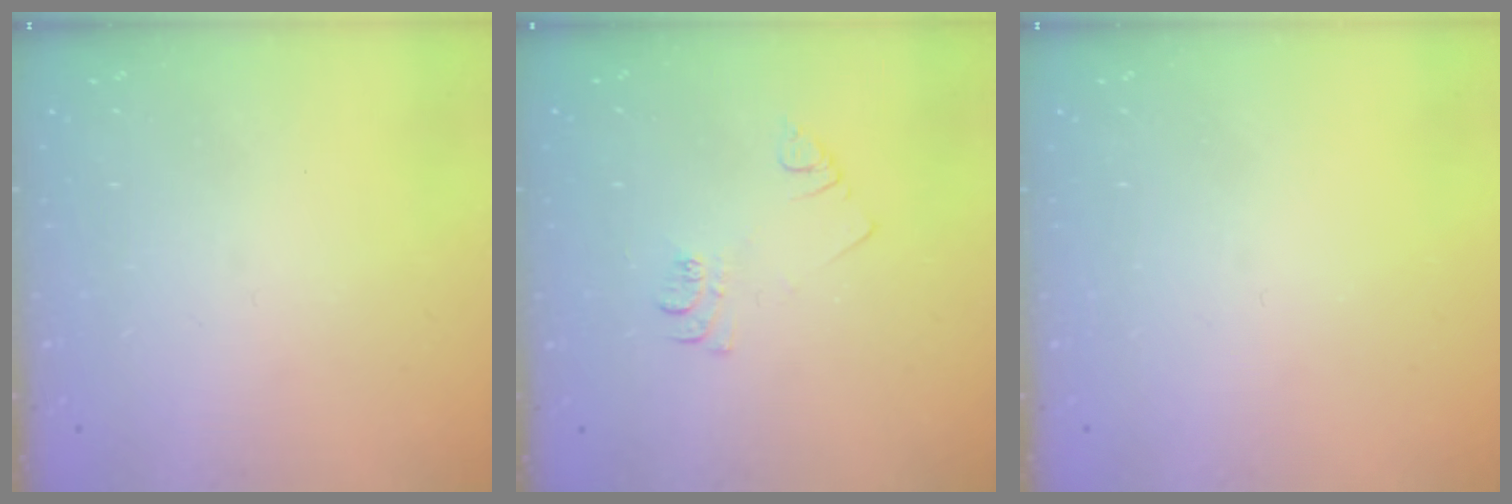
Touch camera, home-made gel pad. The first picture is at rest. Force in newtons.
{"total": 5.5, "press": 5.5, "slide": 0.5}
{"total": 0.0}